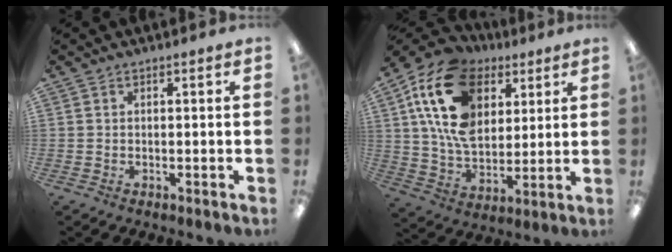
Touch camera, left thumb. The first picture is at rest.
{"total": 19.7, "force": [8.3, 13.6, 11.6], "torque": [-0.227, -0.020, 0.153]}